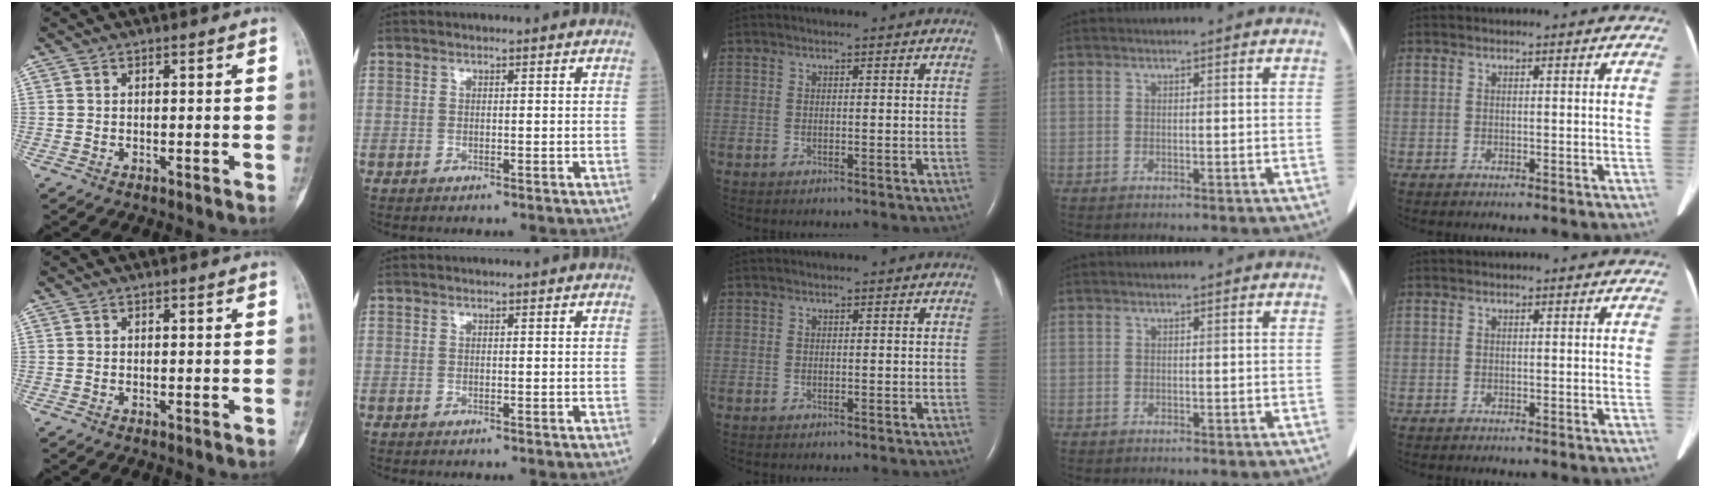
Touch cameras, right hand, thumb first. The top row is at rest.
{}